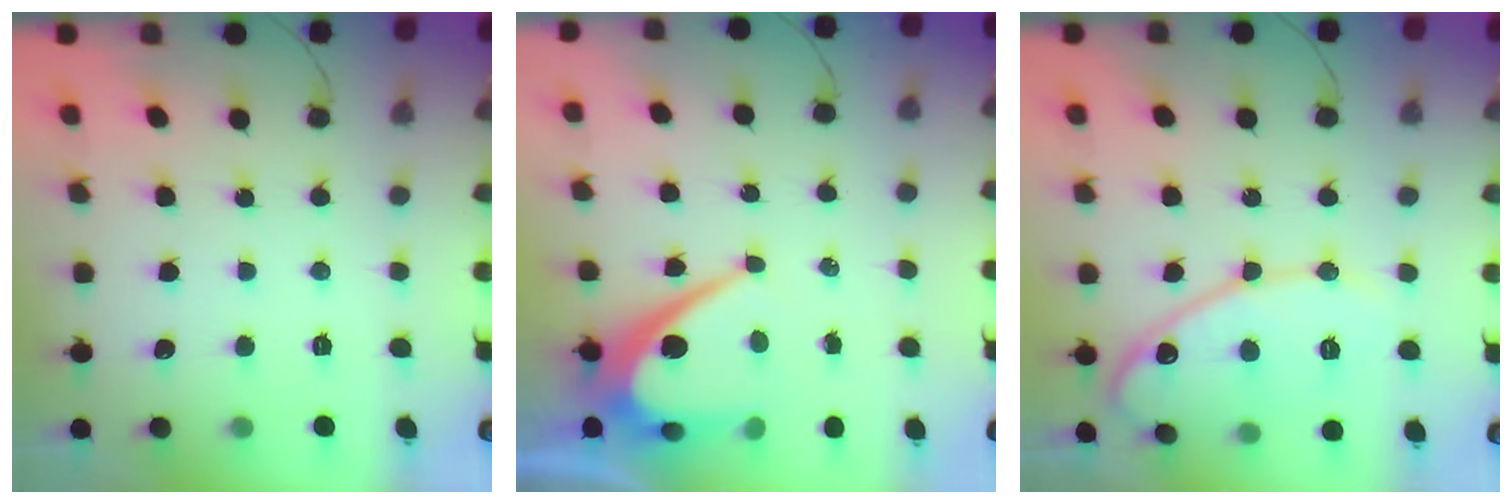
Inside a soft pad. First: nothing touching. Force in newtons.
{"total": 9.3, "press": 9.3, "slide": 0.7}
{"total": 14.0, "press": 13.9, "slide": 1.2}